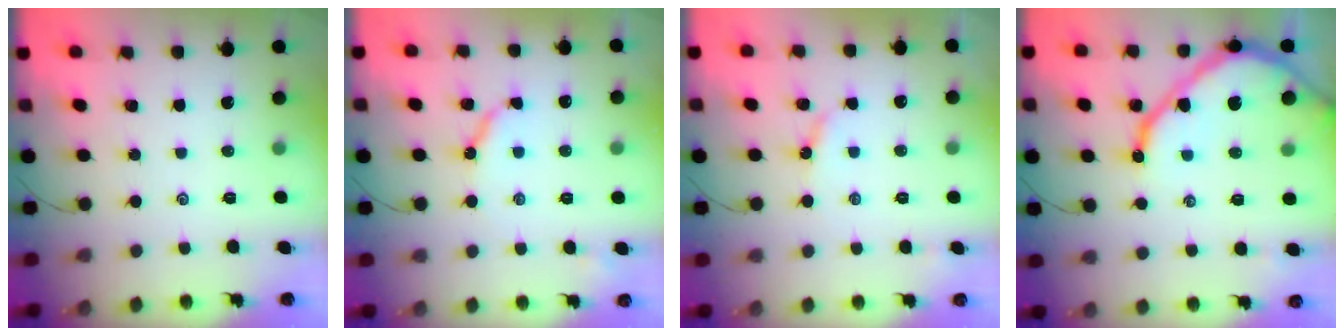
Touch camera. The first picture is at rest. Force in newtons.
{"total": 6.1, "press": 6.0, "slide": 0.5}
{"total": 4.0, "press": 4.0, "slide": 0.2}
{"total": 13.0, "press": 12.9, "slide": 1.6}